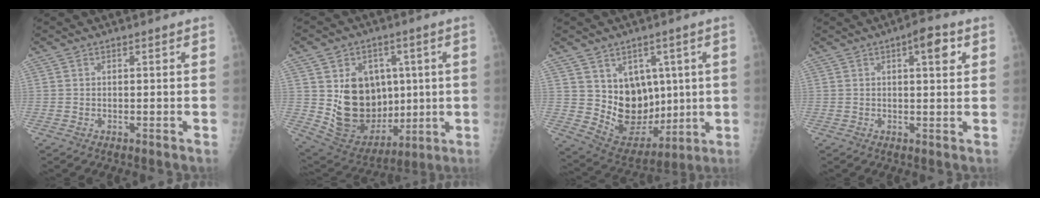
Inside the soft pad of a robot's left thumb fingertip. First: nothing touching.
{"total": 17.5, "force": [2.0, 13.6, 10.9], "torque": [-0.135, -0.014, 0.064]}
{"total": 13.3, "force": [2.8, 10.3, 7.8], "torque": [-0.074, -0.030, 0.079]}
{"total": 5.2, "force": [2.2, 1.7, 4.4], "torque": [-0.053, -0.004, 0.027]}